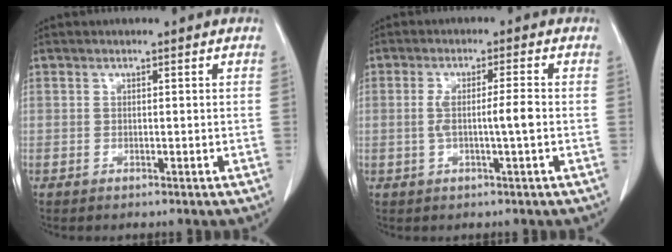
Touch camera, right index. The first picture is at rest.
{"total": 4.3, "force": [-0.7, -0.2, 4.2], "torque": [-0.082, 0.007, -0.008]}